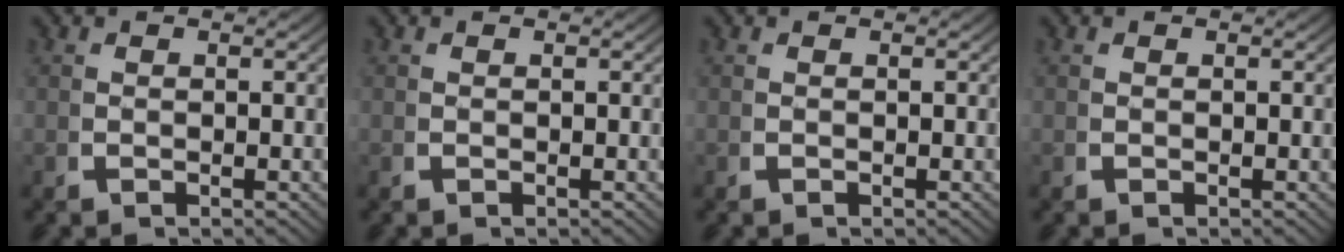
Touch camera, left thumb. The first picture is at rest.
{"total": 0.0}
{"total": 0.0}
{"total": 0.0}